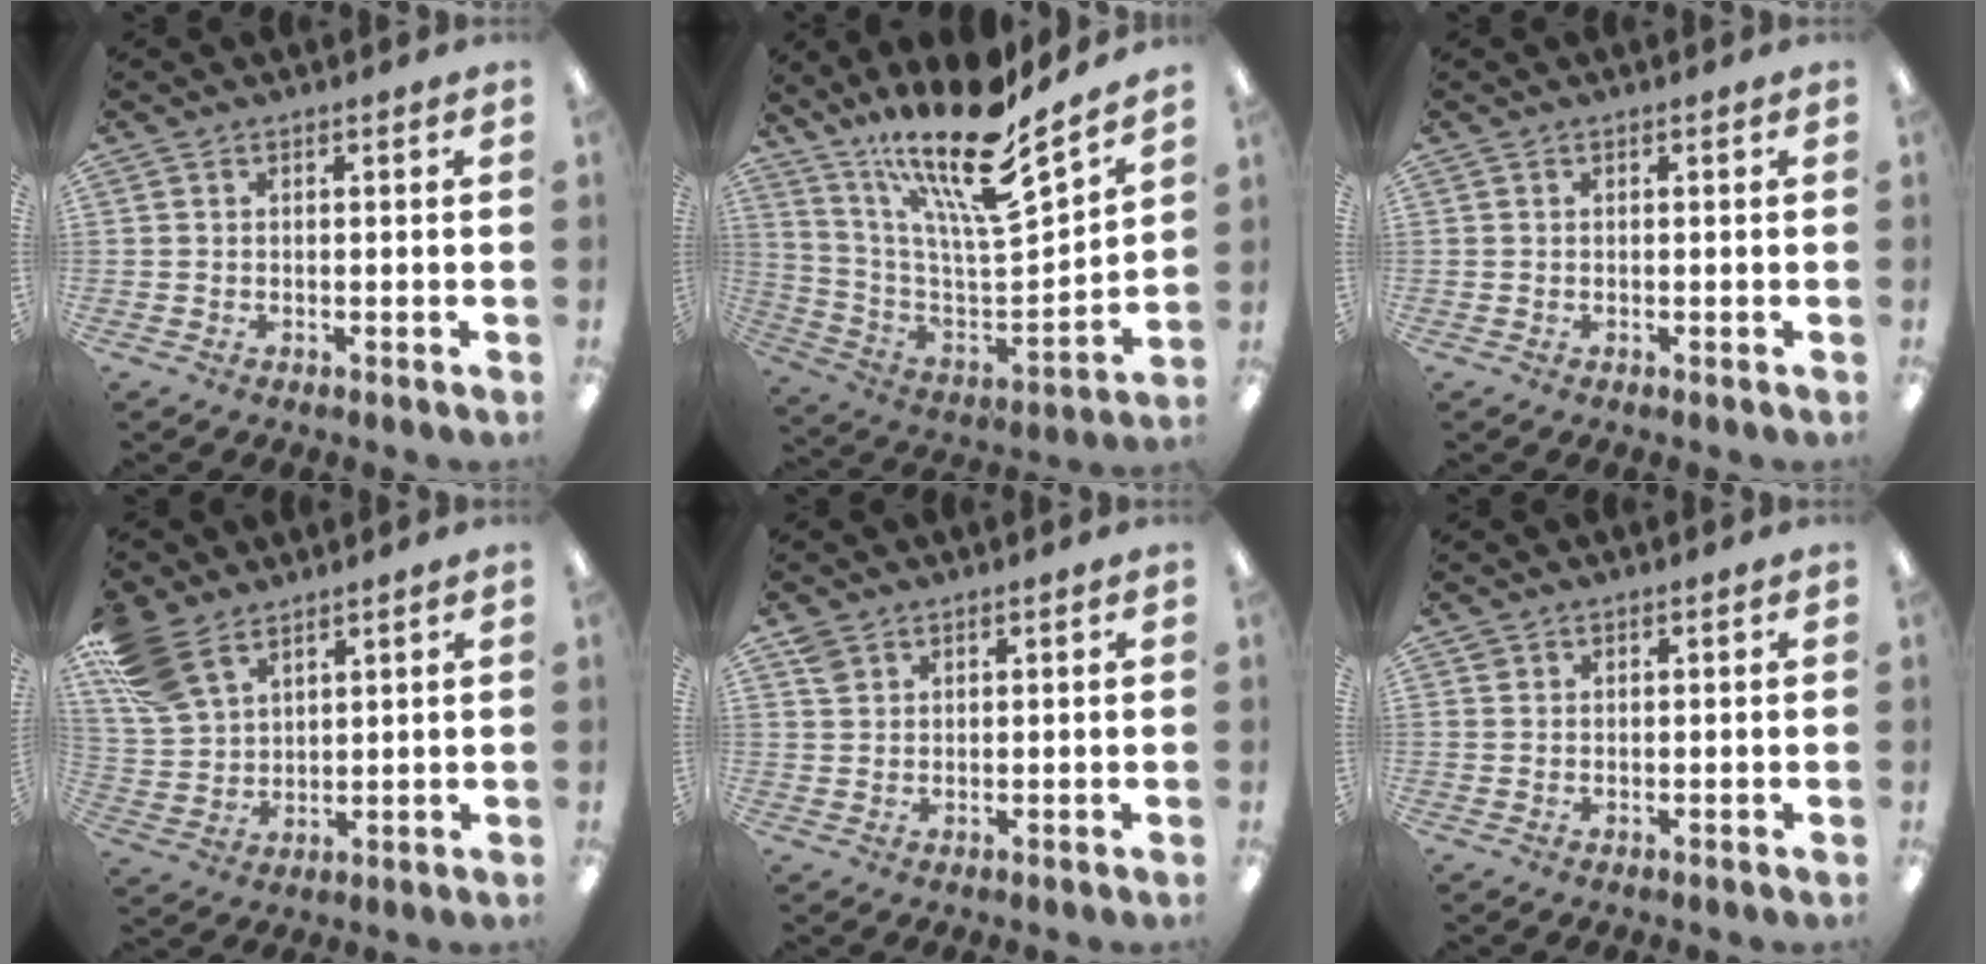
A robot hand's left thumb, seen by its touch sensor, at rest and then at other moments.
{"total": 19.9, "force": [14.8, 4.1, 12.6], "torque": [-0.211, -0.115, 0.244]}
{"total": 0.0}
{"total": 11.6, "force": [7.6, 6.7, 5.6], "torque": [-0.136, -0.016, 0.151]}
{"total": 2.8, "force": [2.0, 1.8, 0.7], "torque": [-0.010, -0.005, 0.039]}
{"total": 1.0, "force": [0.7, 0.7, 0.0], "torque": [-0.002, 0.001, 0.015]}